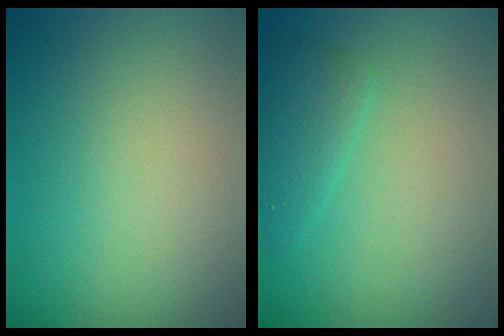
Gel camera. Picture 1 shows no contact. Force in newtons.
{"total": 1.9, "press": 1.9, "slide": 0.1}